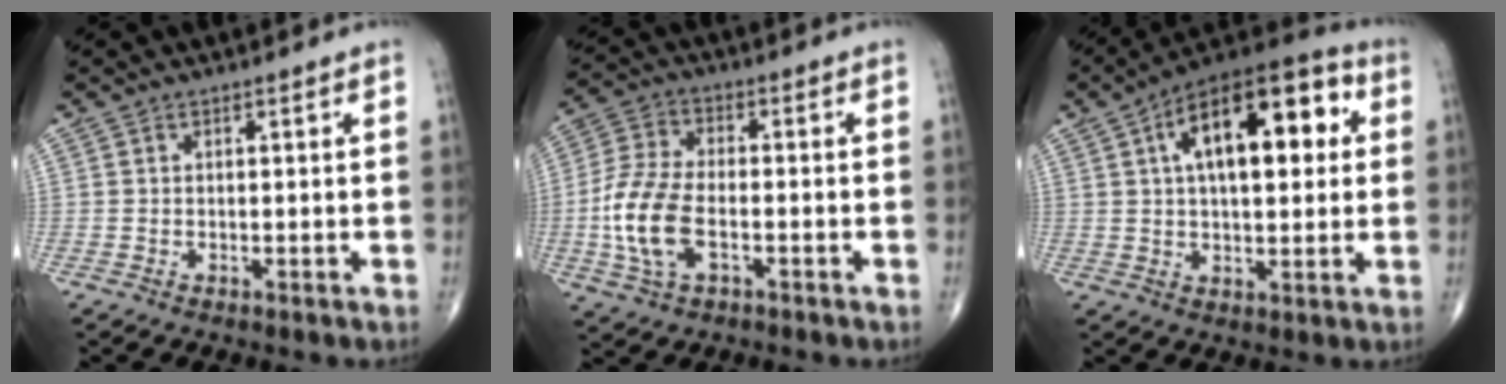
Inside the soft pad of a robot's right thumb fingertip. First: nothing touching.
{"total": 11.8, "force": [-2.7, 6.2, 9.6], "torque": [-0.208, 0.015, -0.055]}
{"total": 19.9, "force": [5.1, 9.4, 16.7], "torque": [-0.231, 0.023, 0.068]}